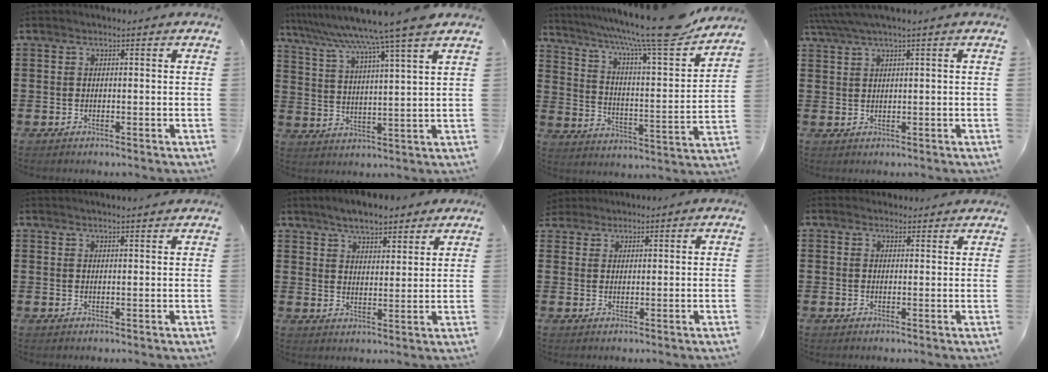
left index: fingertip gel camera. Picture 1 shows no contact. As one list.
[{"total": 8.7, "force": [7.2, -1.7, 4.6], "torque": [-0.116, -0.045, 0.112]}, {"total": 12.8, "force": [10.6, 0.2, 7.0], "torque": [-0.138, -0.075, 0.171]}, {"total": 2.1, "force": [1.1, -0.1, 1.7], "torque": [-0.036, 0.000, 0.019]}, {"total": 1.5, "force": [1.5, -0.2, 0.4], "torque": [-0.010, 0.001, 0.028]}, {"total": 5.3, "force": [4.8, 1.6, 1.6], "torque": [-0.047, -0.002, 0.089]}, {"total": 2.0, "force": [1.8, 0.9, -0.1], "torque": [-0.006, 0.007, 0.036]}, {"total": 1.8, "force": [1.8, 0.5, 0.1], "torque": [-0.006, 0.001, 0.035]}]